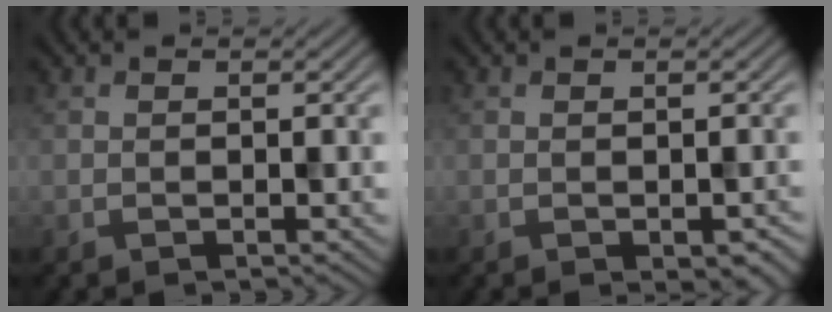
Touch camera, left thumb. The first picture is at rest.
{"total": 2.2, "force": [-1.1, 0.9, 1.6], "torque": [-0.024, -0.008, -0.008]}